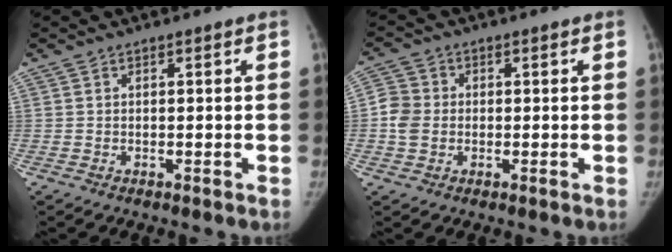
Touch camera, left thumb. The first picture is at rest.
{"total": 4.9, "force": [-0.5, 4.3, 2.3], "torque": [-0.041, 0.008, -0.014]}